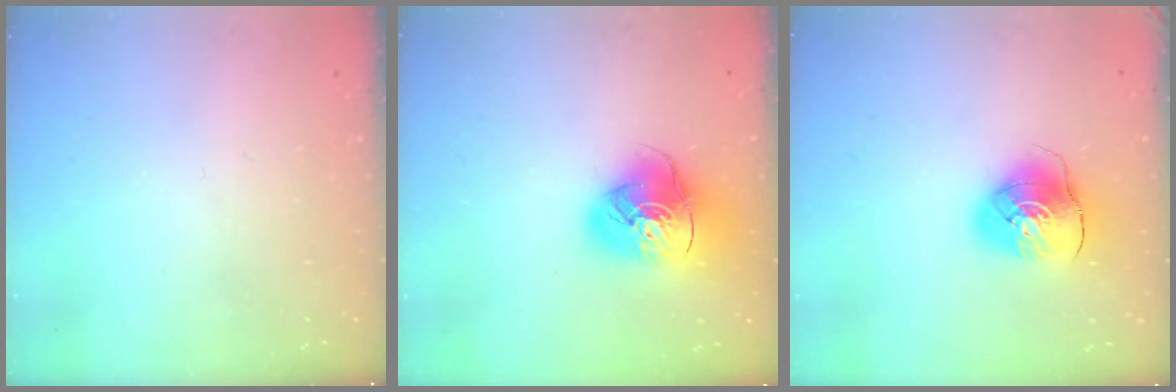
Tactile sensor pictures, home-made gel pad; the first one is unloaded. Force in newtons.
{"total": 14.9, "press": 14.8, "slide": 1.9}
{"total": 10.2, "press": 10.1, "slide": 1.4}